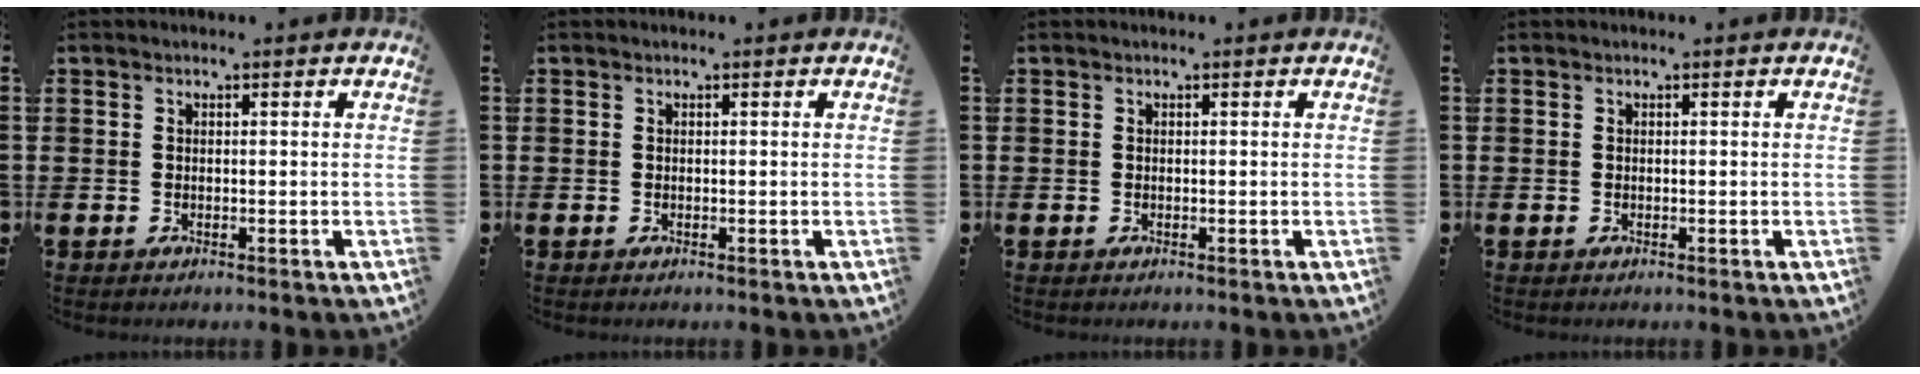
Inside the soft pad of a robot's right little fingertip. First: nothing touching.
{"total": 0.0}
{"total": 0.0}
{"total": 0.0}